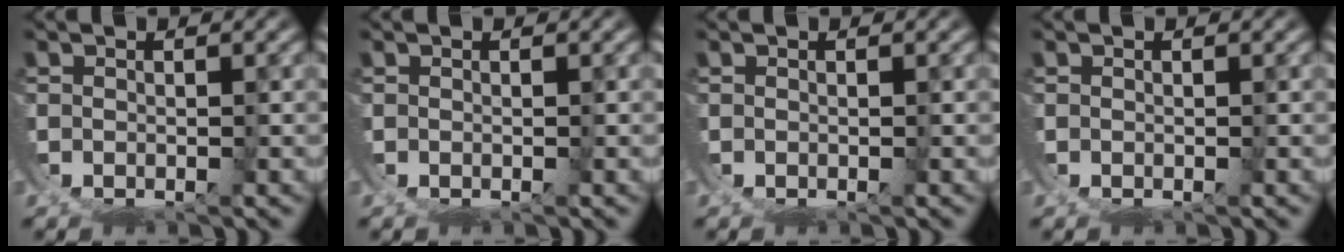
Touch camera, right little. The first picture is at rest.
{"total": 0.0}
{"total": 0.0}
{"total": 0.0}